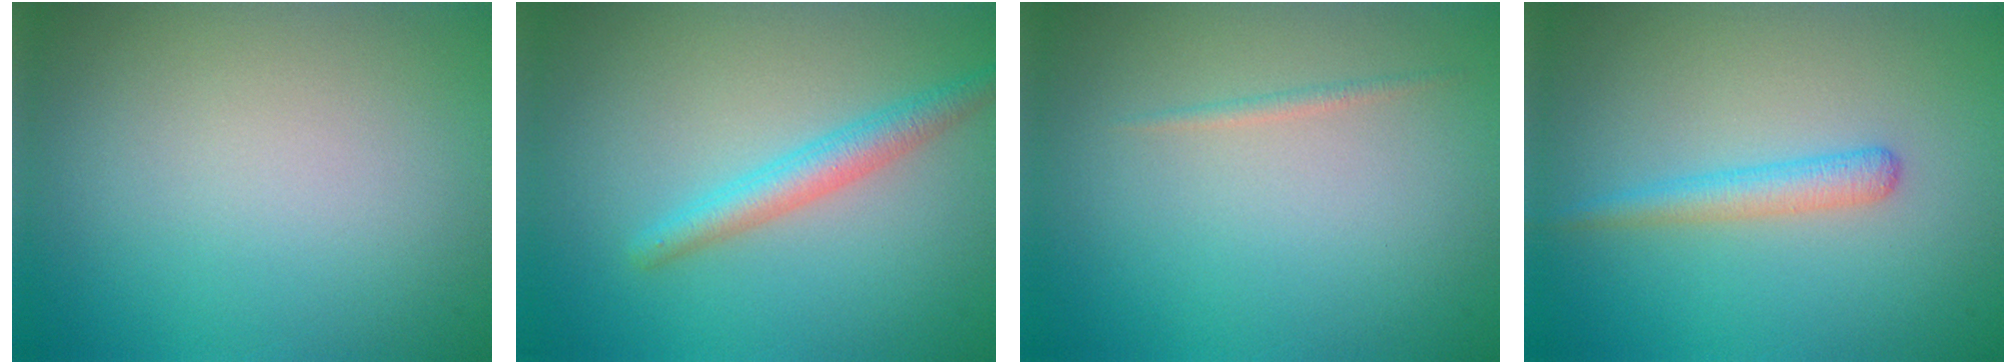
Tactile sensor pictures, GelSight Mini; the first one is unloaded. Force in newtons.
{"total": 2.7, "press": 2.7, "slide": 0.1}
{"total": 0.6, "press": 0.6, "slide": 0.1}
{"total": 2.0, "press": 1.9, "slide": 0.1}